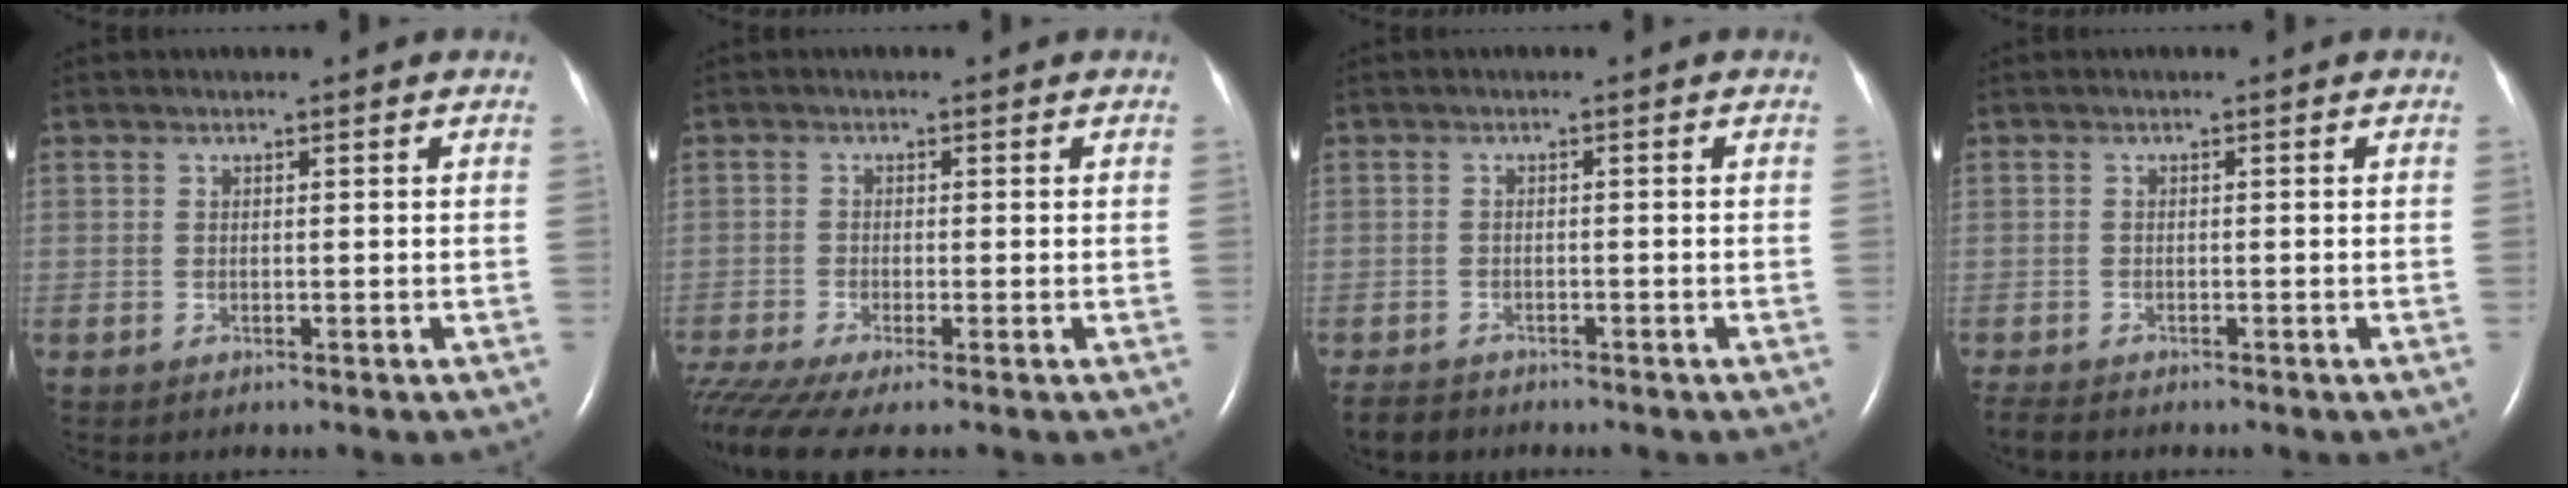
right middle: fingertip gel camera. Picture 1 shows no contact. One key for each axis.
{"total": 7.0, "fx": -5.3, "fy": 0.4, "fz": 4.5, "tx": -0.092, "ty": -0.015, "tz": -0.096}
{"total": 3.2, "fx": -2.9, "fy": 1.2, "fz": 0.6, "tx": -0.014, "ty": -0.006, "tz": -0.046}
{"total": 2.0, "fx": -1.8, "fy": 0.4, "fz": 0.8, "tx": -0.020, "ty": -0.007, "tz": -0.028}